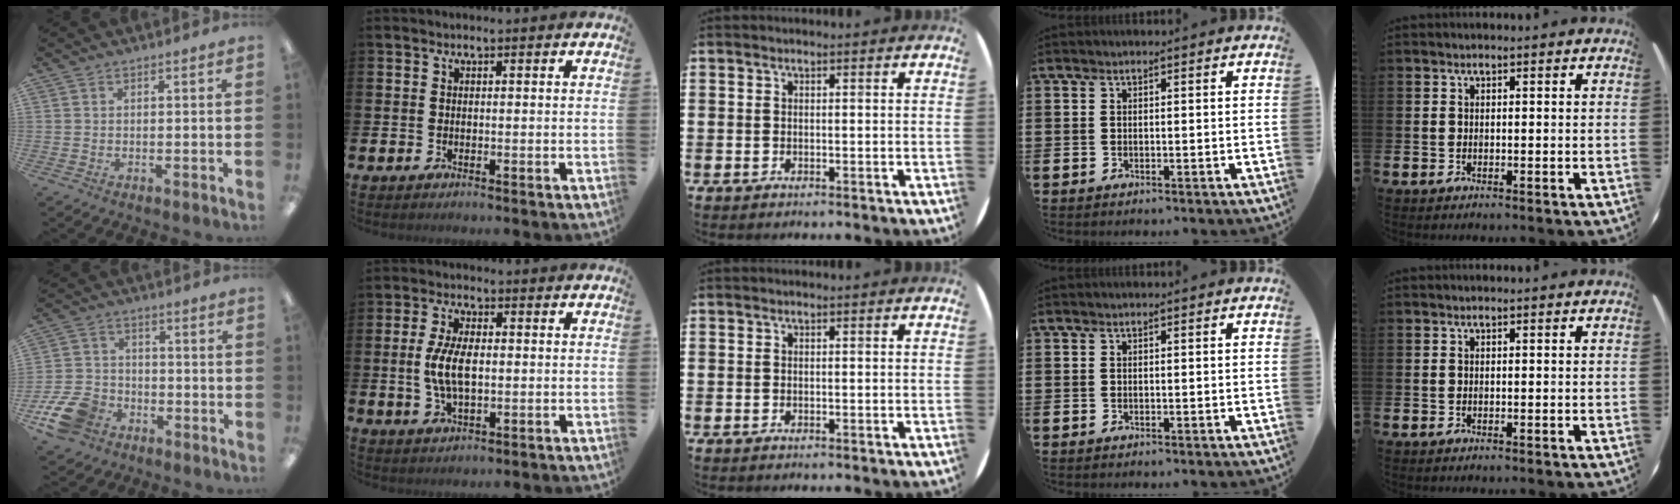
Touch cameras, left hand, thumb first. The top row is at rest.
{"thumb": {"total": 11.2, "force": [-6.3, 7.7, 5.1], "torque": [-0.116, 0.043, -0.116]}, "index": {"total": 6.5, "force": [0.2, 3.0, 5.7], "torque": [-0.118, 0.005, -0.001]}}